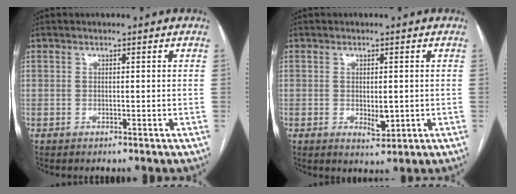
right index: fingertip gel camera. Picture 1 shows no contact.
{"total": 3.1, "force": [-0.3, 1.3, 2.7], "torque": [-0.045, -0.006, 0.001]}